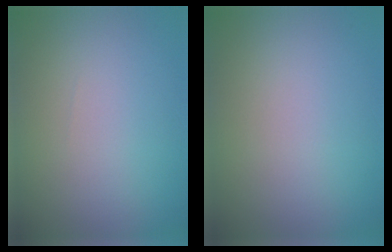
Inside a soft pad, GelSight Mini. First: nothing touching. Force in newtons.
{"total": 0.0}